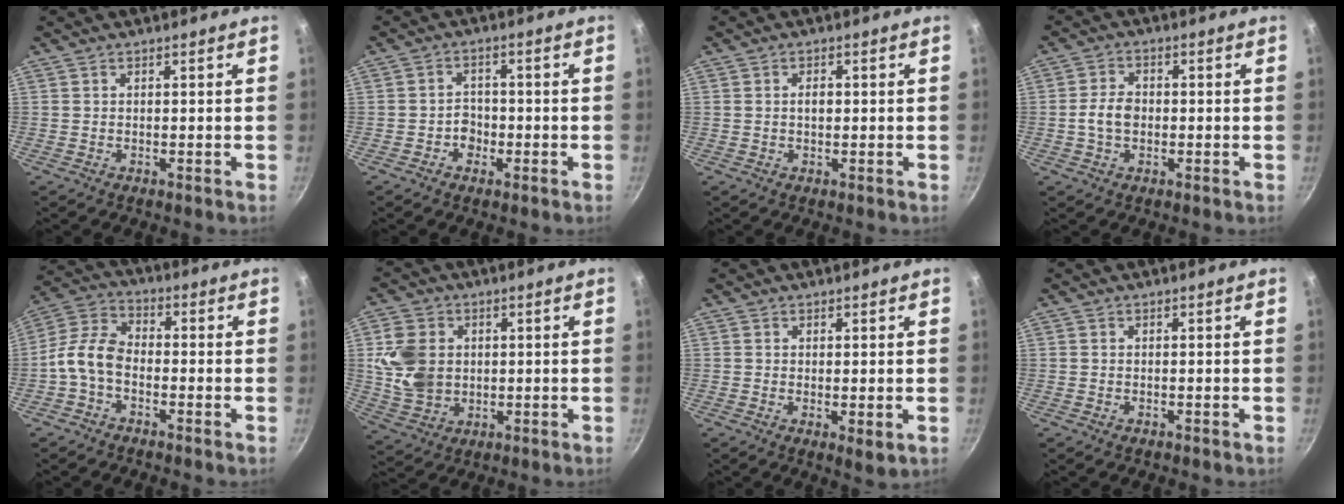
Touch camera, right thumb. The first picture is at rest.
{"total": 3.5, "force": [-1.4, 2.9, 1.5], "torque": [0.001, 0.014, -0.025]}
{"total": 1.9, "force": [0.0, 1.2, 1.5], "torque": [-0.015, 0.007, 0.001]}
{"total": 4.9, "force": [-0.6, 3.5, 3.4], "torque": [-0.057, 0.017, -0.016]}
{"total": 8.0, "force": [-2.6, 5.1, 5.6], "torque": [-0.109, 0.041, -0.070]}
{"total": 10.8, "force": [1.3, 8.7, 6.3], "torque": [-0.105, -0.006, 0.033]}
{"total": 2.7, "force": [0.2, 1.0, 2.5], "torque": [-0.038, -0.014, 0.003]}
{"total": 0.0}